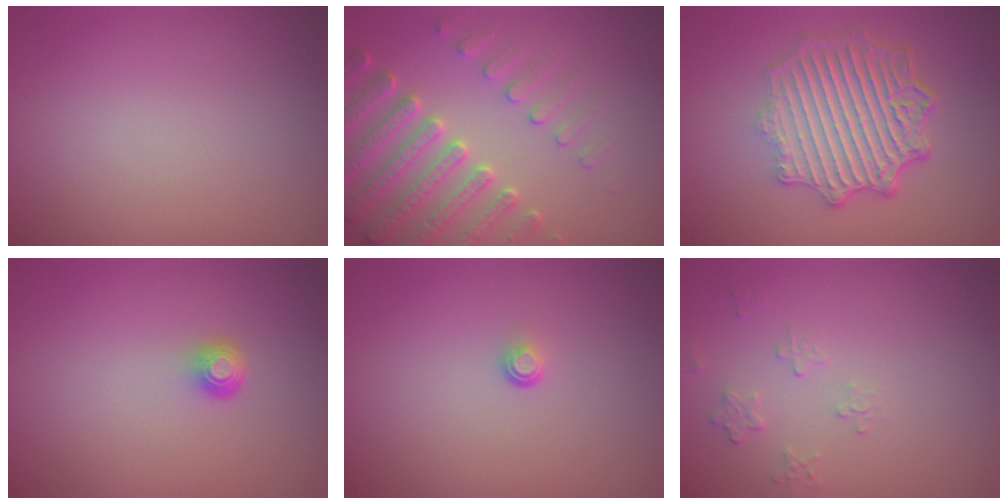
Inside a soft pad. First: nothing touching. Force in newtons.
{"total": 5.4, "press": 4.8, "slide": 2.5}
{"total": 7.0, "press": 5.3, "slide": 4.5}
{"total": 1.5, "press": 1.1, "slide": 1.0}
{"total": 0.7, "press": 0.4, "slide": 0.6}
{"total": 1.2, "press": 0.8, "slide": 0.9}